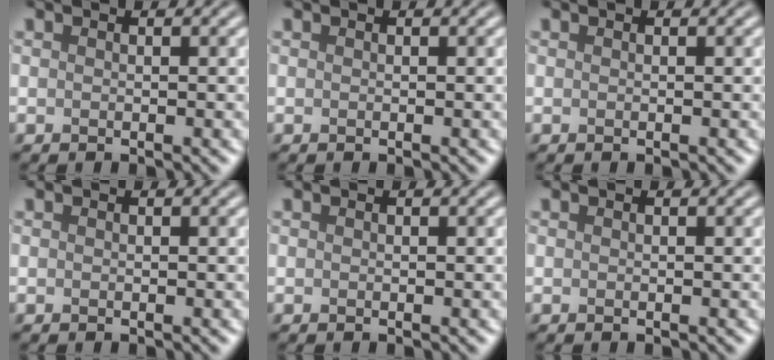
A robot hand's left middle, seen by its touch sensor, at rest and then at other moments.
{"total": 0.0}
{"total": 0.0}
{"total": 0.0}
{"total": 0.0}
{"total": 0.0}